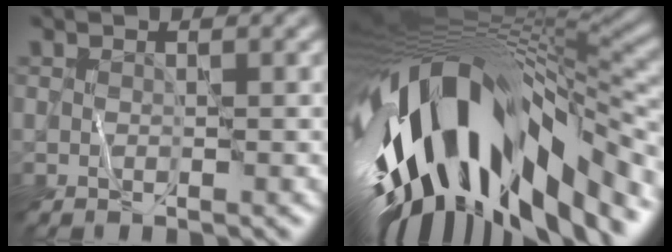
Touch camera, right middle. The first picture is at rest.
{"total": 17.8, "force": [-4.0, 8.3, 15.2], "torque": [-0.277, -0.031, -0.052]}